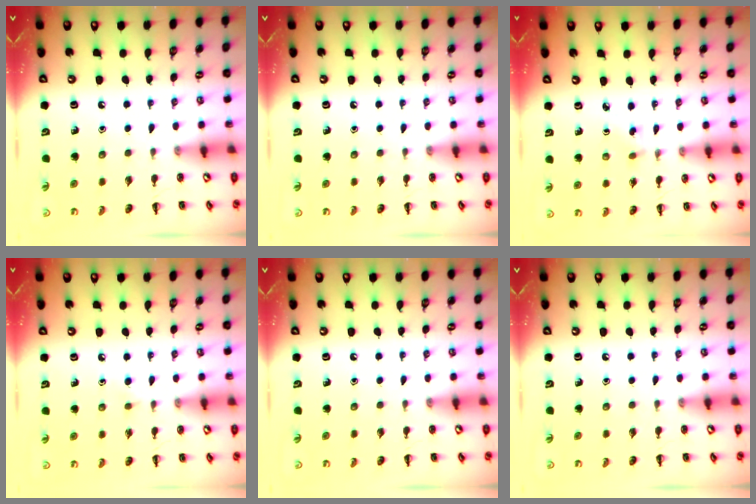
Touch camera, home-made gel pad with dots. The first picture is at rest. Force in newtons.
{"total": 0.0}
{"total": 2.8, "press": 2.5, "slide": 1.2}
{"total": 1.7, "press": 1.5, "slide": 0.9}
{"total": 0.0}
{"total": 0.0}